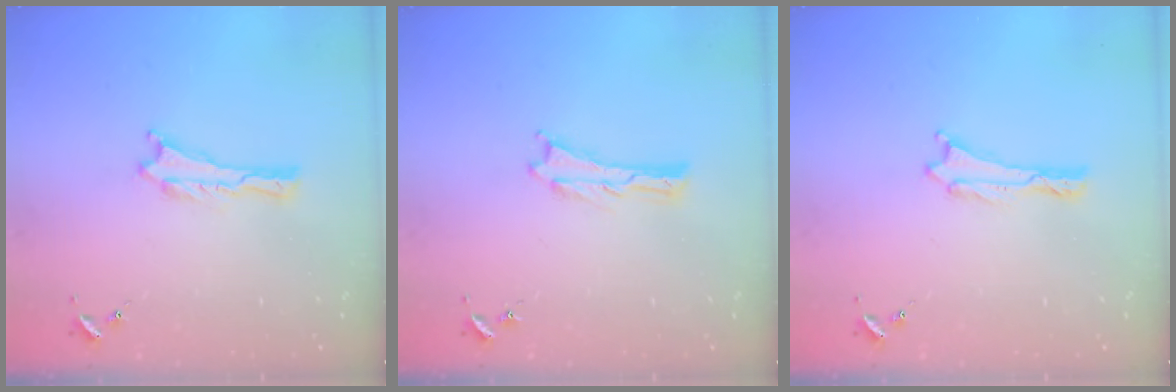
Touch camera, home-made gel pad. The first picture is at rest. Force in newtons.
{"total": 0.0}
{"total": 0.0}